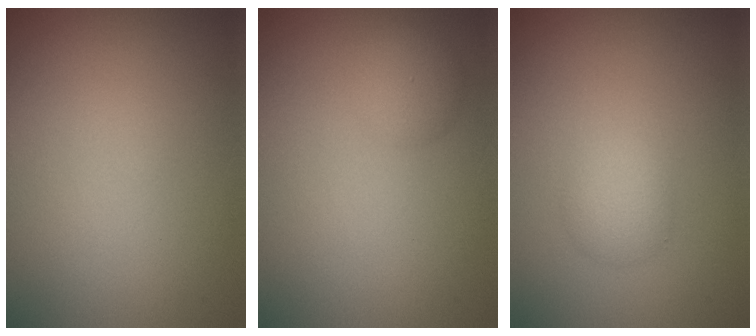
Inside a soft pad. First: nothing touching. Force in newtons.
{"total": 2.0, "press": 2.0, "slide": 0.0}
{"total": 2.0, "press": 2.0, "slide": 0.0}